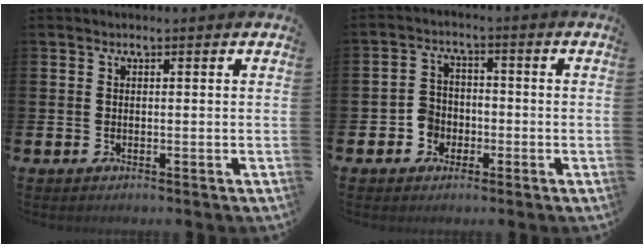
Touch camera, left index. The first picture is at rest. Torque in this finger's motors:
{"motor_torque": [0.50, 0.25, 0.06, 0.01]}